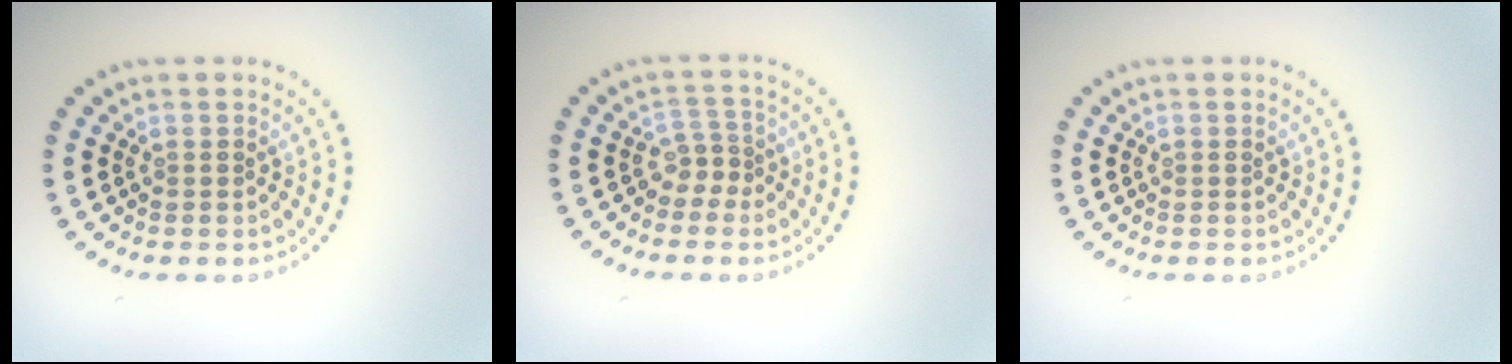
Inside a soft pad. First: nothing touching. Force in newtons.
{"total": 1.8, "press": 1.3, "slide": 1.3}
{"total": 0.0}